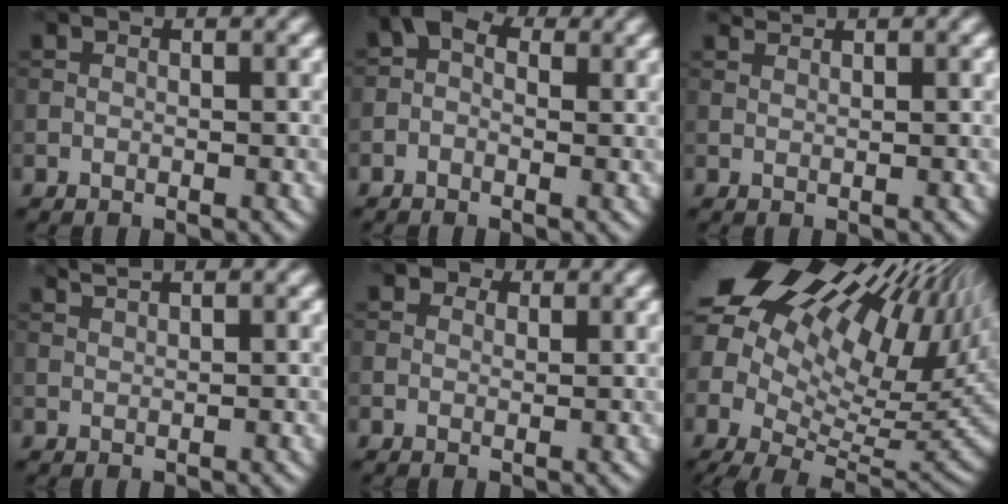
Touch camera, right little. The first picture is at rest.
{"total": 3.1, "force": [0.6, 2.3, 2.0], "torque": [-0.034, 0.015, -0.014]}
{"total": 0.9, "force": [0.8, 0.0, 0.2], "torque": [-0.003, 0.001, 0.018]}
{"total": 1.5, "force": [1.2, 0.3, 0.9], "torque": [-0.016, 0.003, 0.020]}
{"total": 1.8, "force": [1.1, 1.2, 0.8], "torque": [-0.012, -0.005, 0.010]}
{"total": 20.4, "force": [6.9, 11.0, 15.6], "torque": [-0.262, 0.028, 0.152]}